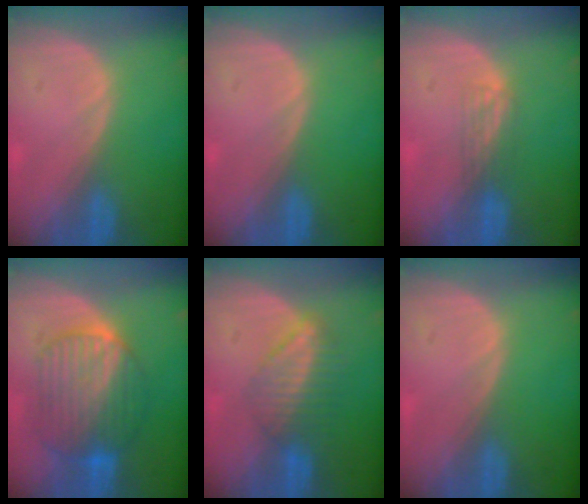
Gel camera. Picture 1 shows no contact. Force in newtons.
{"total": 0.0}
{"total": 2.2, "press": 1.8, "slide": 1.2}
{"total": 10.0, "press": 9.9, "slide": 0.9}
{"total": 6.6, "press": 5.9, "slide": 3.1}
{"total": 0.0}